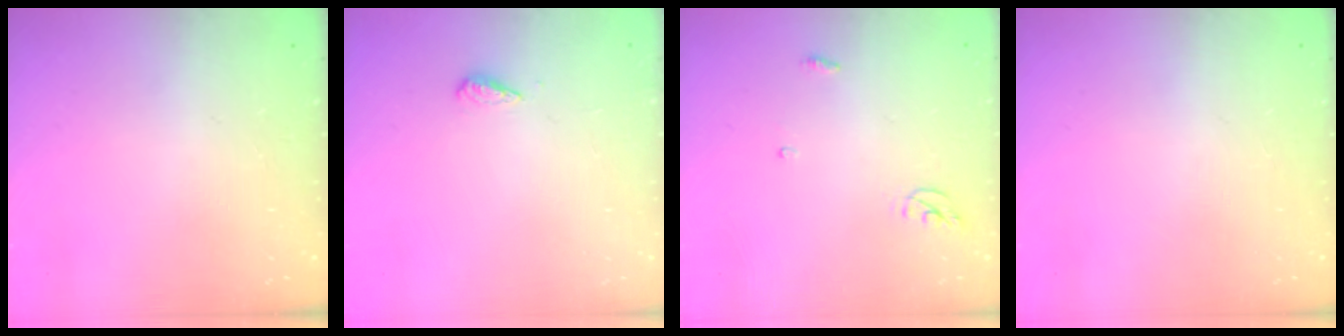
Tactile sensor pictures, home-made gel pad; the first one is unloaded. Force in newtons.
{"total": 2.7, "press": 2.6, "slide": 0.4}
{"total": 3.9, "press": 3.8, "slide": 0.3}
{"total": 0.0}